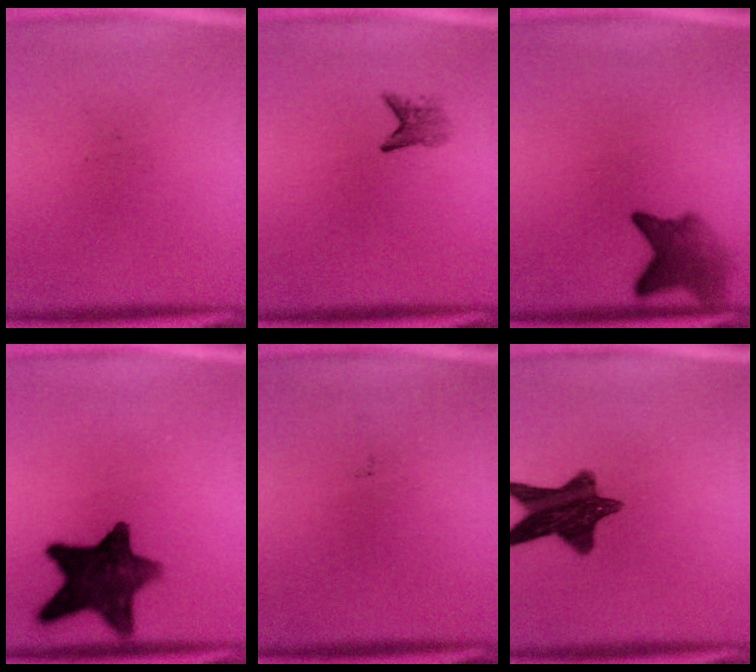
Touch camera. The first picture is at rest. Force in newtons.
{"total": 2.0}
{"total": 5.0}
{"total": 13.2}
{"total": 0.0}
{"total": 11.5}